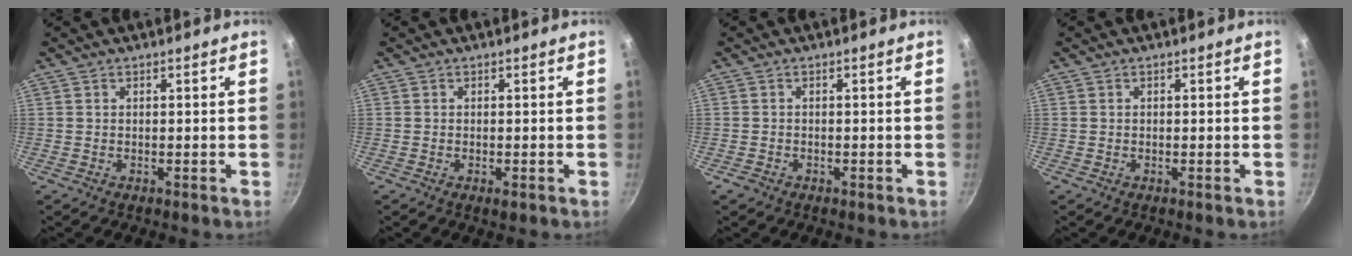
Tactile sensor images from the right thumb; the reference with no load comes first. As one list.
[{"total": 1.2, "force": [-0.5, 0.4, 1.0], "torque": [-0.016, -0.003, -0.007]}, {"total": 1.1, "force": [-0.8, 0.7, 0.3], "torque": [-0.005, 0.001, -0.017]}, {"total": 0.0}]